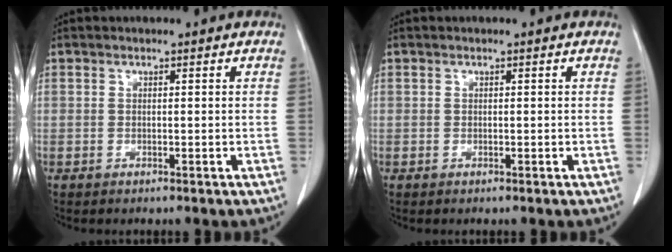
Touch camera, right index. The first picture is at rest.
{"total": 0.0}